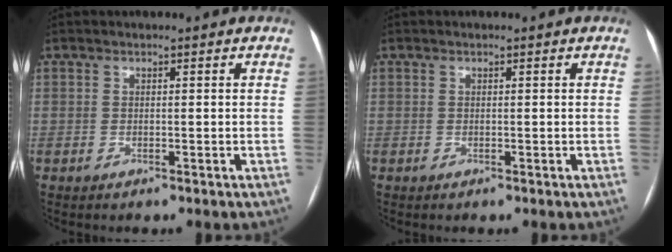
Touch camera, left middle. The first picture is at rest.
{"total": 0.0}